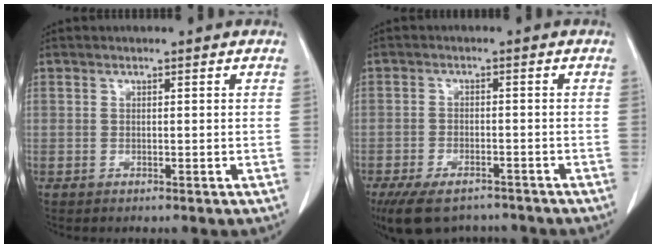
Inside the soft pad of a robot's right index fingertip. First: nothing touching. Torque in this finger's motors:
{"motor_torque": [1.10, -1.04, 0.40, 0.11]}